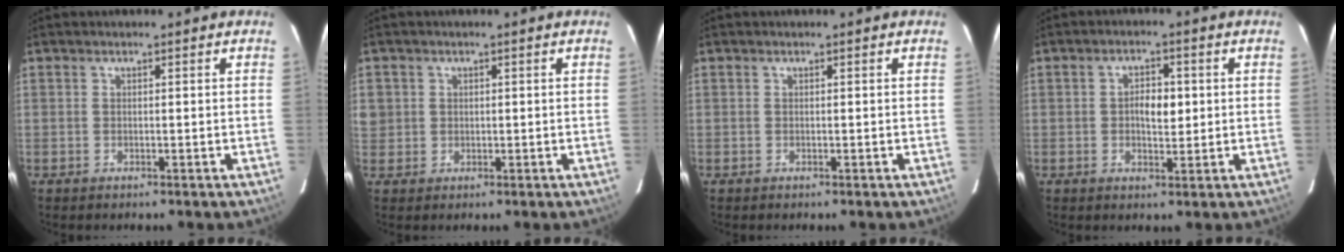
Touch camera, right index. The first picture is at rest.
{"total": 3.3, "force": [0.7, 3.2, 0.6], "torque": [-0.017, 0.007, 0.019]}
{"total": 0.0}
{"total": 4.1, "force": [0.3, 2.0, 3.6], "torque": [-0.058, 0.005, 0.008]}